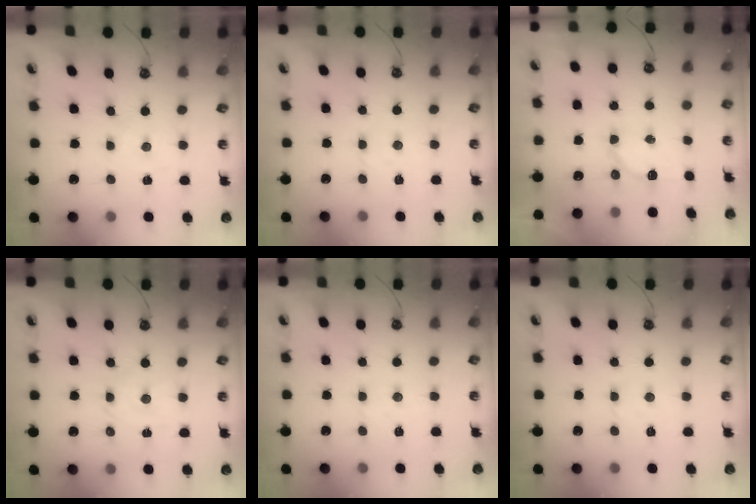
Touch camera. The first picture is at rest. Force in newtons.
{"total": 2.2, "press": 2.2, "slide": 0.6}
{"total": 4.7, "press": 4.7, "slide": 0.4}
{"total": 3.0, "press": 3.0, "slide": 0.3}
{"total": 2.7, "press": 2.7, "slide": 0.4}
{"total": 1.9, "press": 1.8, "slide": 0.6}